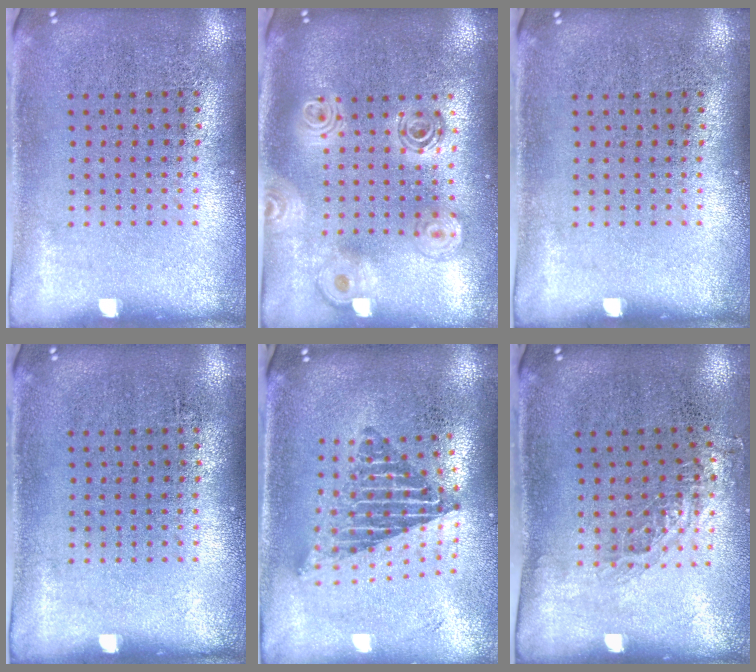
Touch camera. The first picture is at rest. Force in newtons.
{"total": 2.1, "press": 1.7, "slide": 1.2}
{"total": 0.0}
{"total": 0.0}
{"total": 2.0, "press": 1.5, "slide": 1.4}
{"total": 0.8, "press": 0.8, "slide": 0.2}